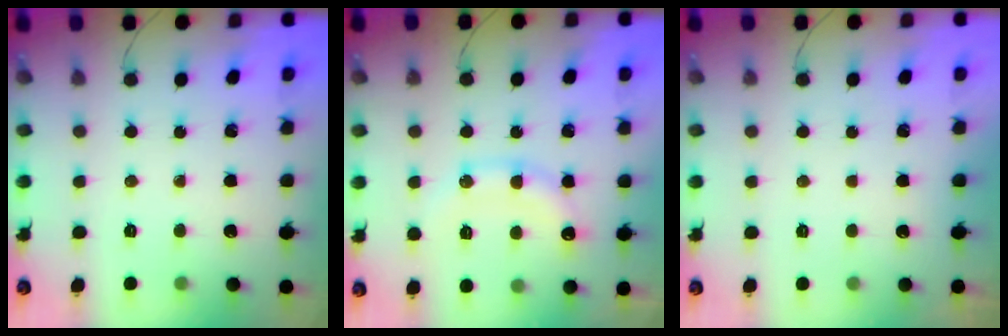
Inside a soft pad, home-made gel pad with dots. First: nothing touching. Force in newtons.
{"total": 14.1, "press": 14.0, "slide": 1.2}
{"total": 2.9, "press": 2.9, "slide": 0.1}